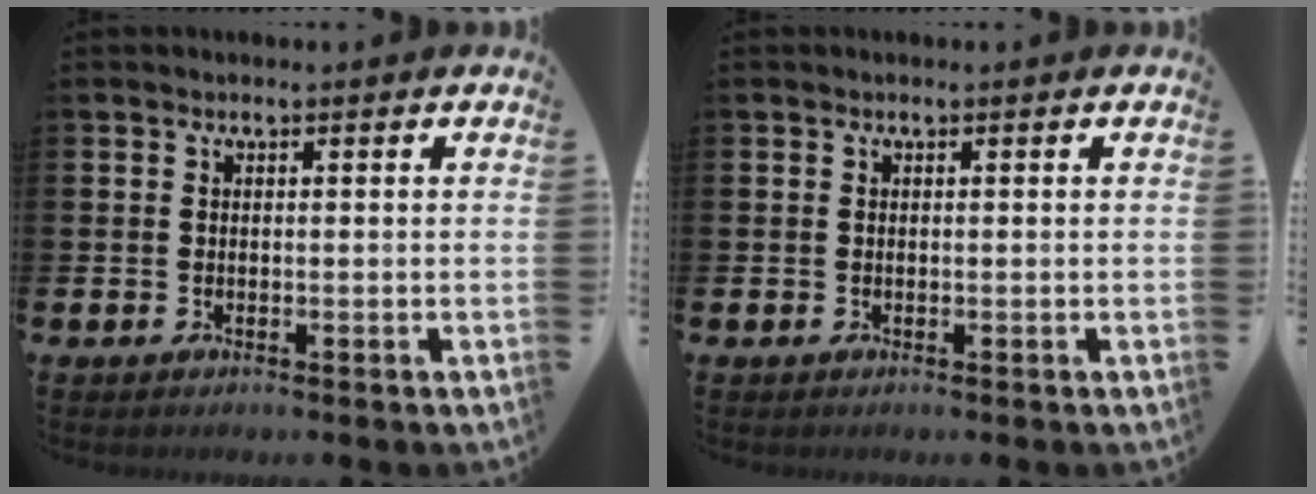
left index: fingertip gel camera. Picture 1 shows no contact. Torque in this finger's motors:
{"motor_torque": [-0.07, 0.14, -0.04, -0.01]}